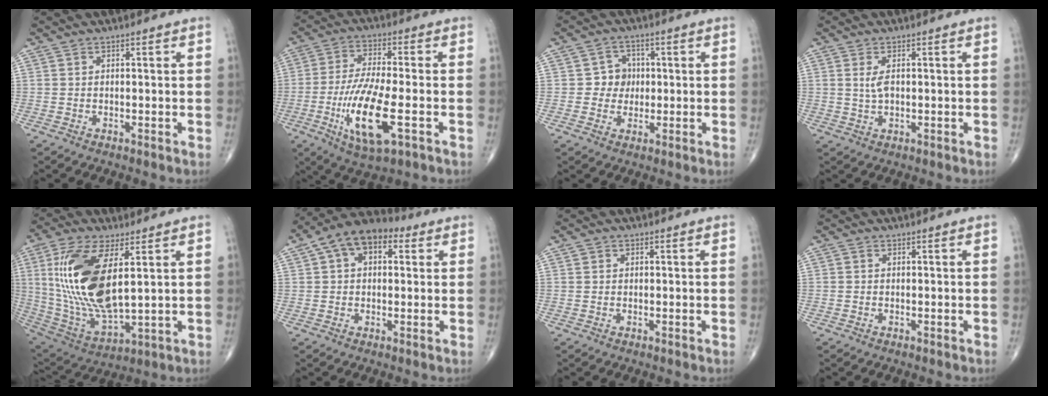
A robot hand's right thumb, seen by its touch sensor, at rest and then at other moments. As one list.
[{"total": 14.3, "force": [-4.3, 4.1, 13.0], "torque": [-0.263, 0.001, -0.072]}, {"total": 4.6, "force": [0.2, 4.4, 1.4], "torque": [0.014, 0.010, -0.003]}, {"total": 2.7, "force": [0.5, 1.3, 2.3], "torque": [-0.047, -0.004, 0.012]}, {"total": 20.5, "force": [4.4, 8.6, 18.0], "torque": [-0.374, -0.027, 0.094]}, {"total": 11.2, "force": [3.7, 6.9, 7.9], "torque": [-0.116, 0.029, 0.050]}, {"total": 0.9, "force": [0.2, 0.9, 0.3], "torque": [0.002, 0.001, 0.001]}, {"total": 0.0}]